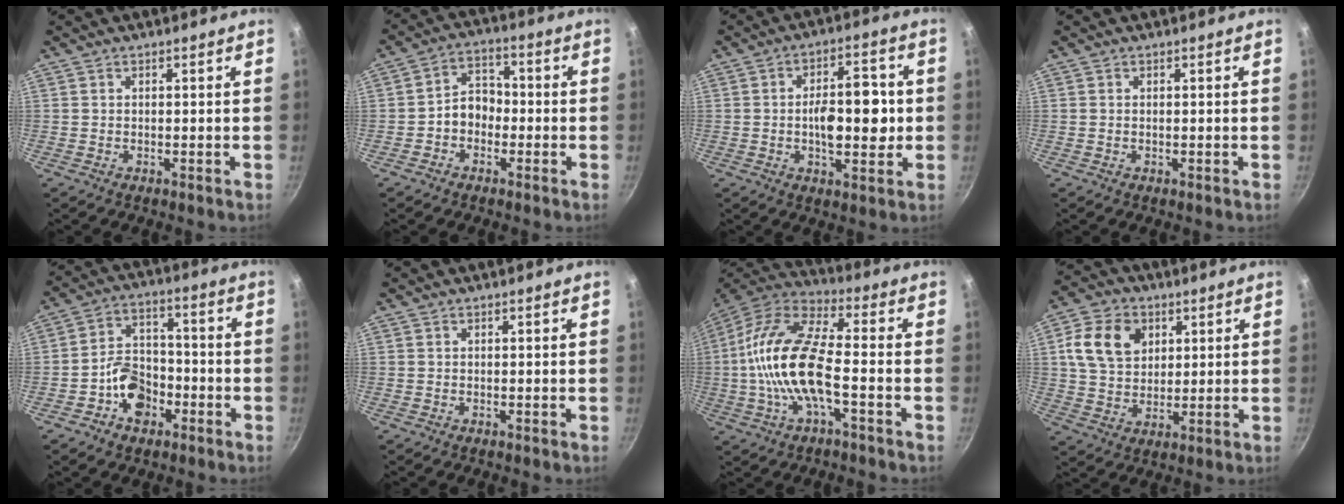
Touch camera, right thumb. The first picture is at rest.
{"total": 6.2, "force": [-1.7, 4.8, 3.5], "torque": [-0.024, 0.031, -0.038]}
{"total": 11.6, "force": [-0.7, 5.8, 10.1], "torque": [-0.127, 0.014, -0.015]}
{"total": 0.0}
{"total": 9.6, "force": [-4.1, 6.9, 5.2], "torque": [-0.061, 0.041, -0.076]}
{"total": 0.0}
{"total": 17.4, "force": [-2.8, 6.7, 15.9], "torque": [-0.304, 0.038, -0.069]}
{"total": 11.7, "force": [3.7, 8.9, 6.7], "torque": [-0.099, -0.001, 0.062]}